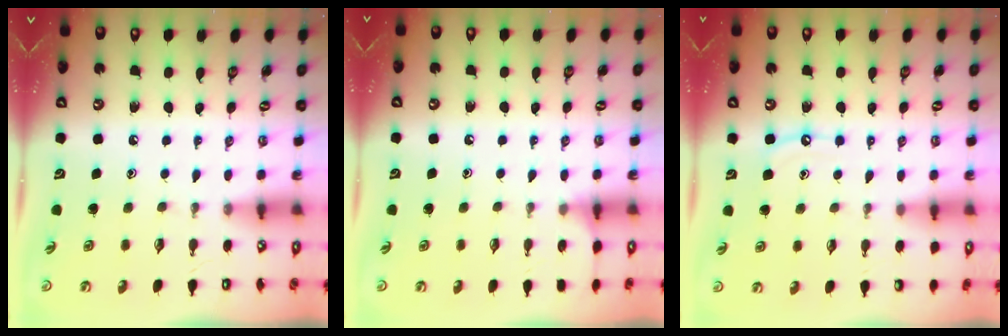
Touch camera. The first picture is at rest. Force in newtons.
{"total": 5.6, "press": 5.5, "slide": 0.7}
{"total": 5.2, "press": 5.2, "slide": 0.5}